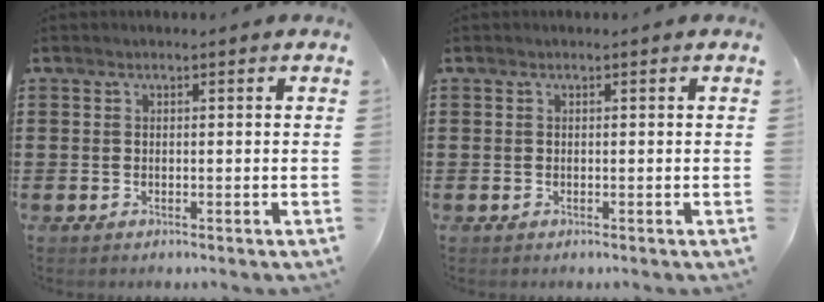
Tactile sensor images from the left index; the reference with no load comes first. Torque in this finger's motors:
{"motor_torque": [0.00, 0.00, 0.00, 0.00]}